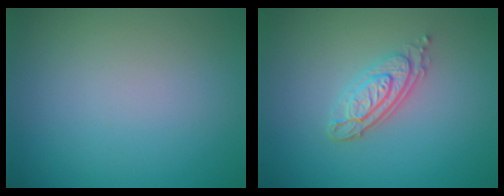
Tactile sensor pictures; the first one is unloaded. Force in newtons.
{"total": 3.4, "press": 2.7, "slide": 1.9}